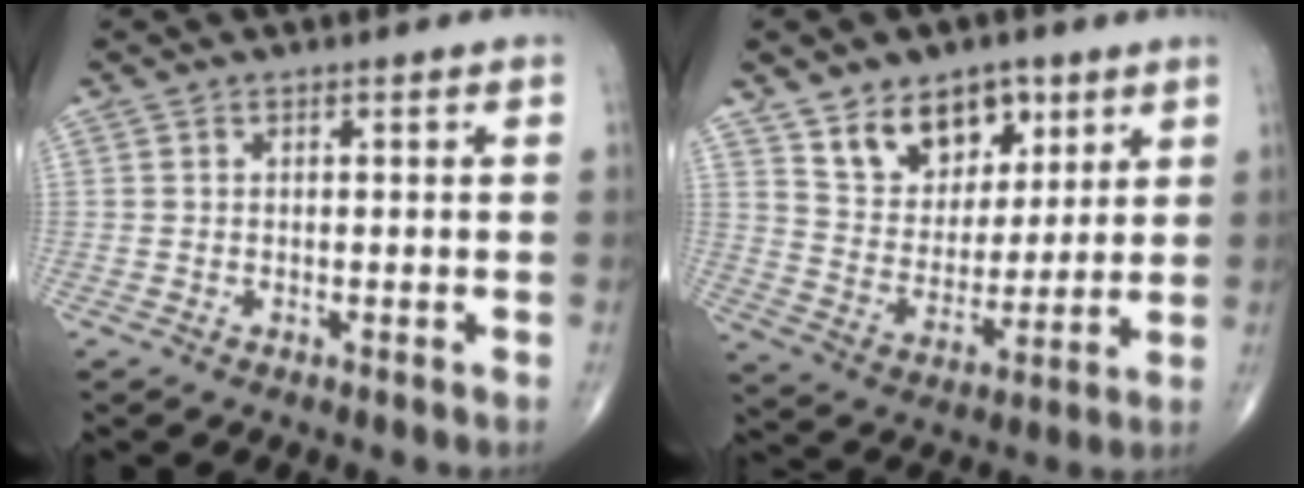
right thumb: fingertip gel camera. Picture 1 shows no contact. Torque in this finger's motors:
{"motor_torque": [-0.81, 1.01, 0.71, 0.90, 0.06]}